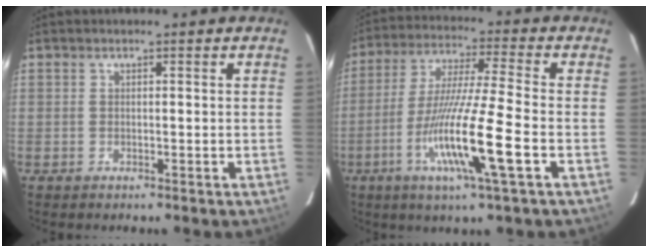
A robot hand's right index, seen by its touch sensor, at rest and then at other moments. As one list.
[{"total": 14.3, "force": [-4.7, -0.6, 13.5], "torque": [-0.265, -0.021, -0.090]}]